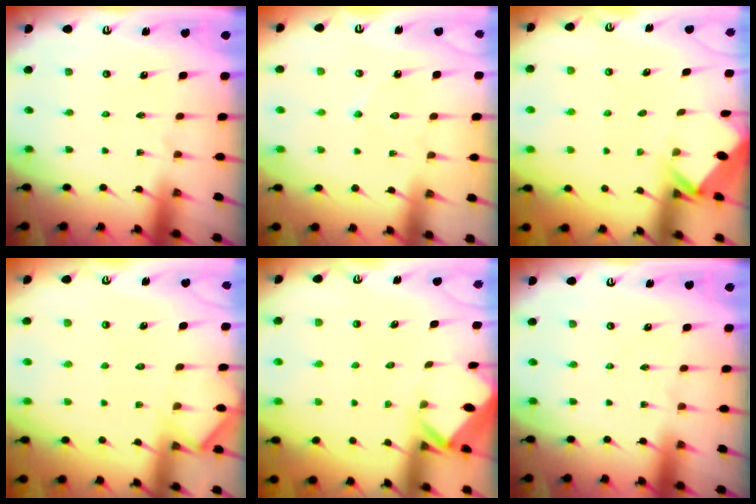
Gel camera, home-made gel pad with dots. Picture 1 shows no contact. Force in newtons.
{"total": 3.5, "press": 3.5, "slide": 0.4}
{"total": 2.7, "press": 2.7, "slide": 0.2}
{"total": 7.7, "press": 7.6, "slide": 0.7}
{"total": 2.6, "press": 2.6, "slide": 0.1}
{"total": 0.0}